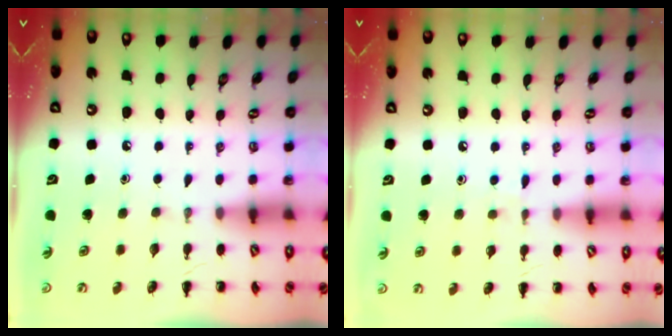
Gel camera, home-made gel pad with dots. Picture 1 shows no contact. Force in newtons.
{"total": 3.9, "press": 3.6, "slide": 1.5}